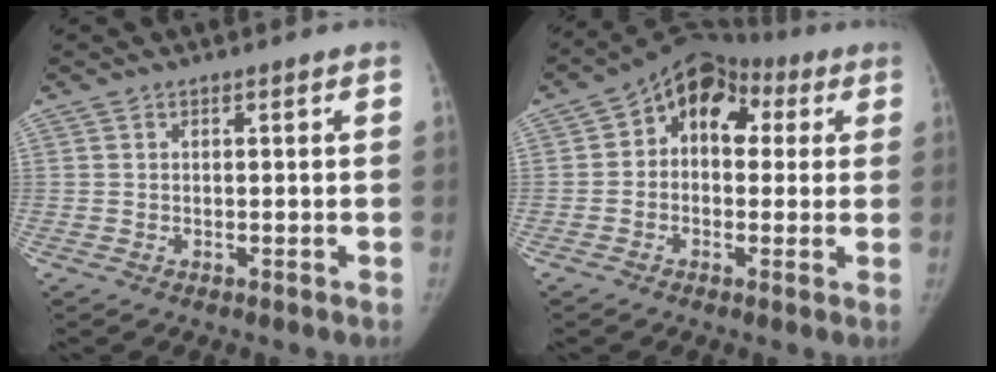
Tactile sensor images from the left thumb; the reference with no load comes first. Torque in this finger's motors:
{"motor_torque": [-0.26, 0.70, 0.03, 0.03, 0.06]}